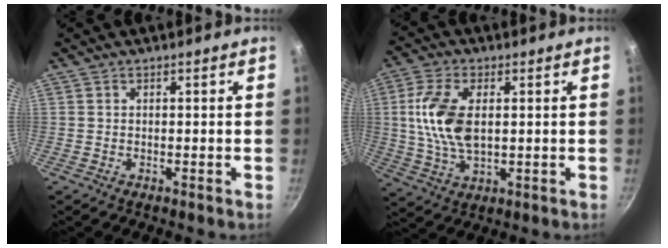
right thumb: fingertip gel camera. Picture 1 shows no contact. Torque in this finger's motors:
{"motor_torque": [1.29, 1.17, 1.09, 0.17, 0.29]}